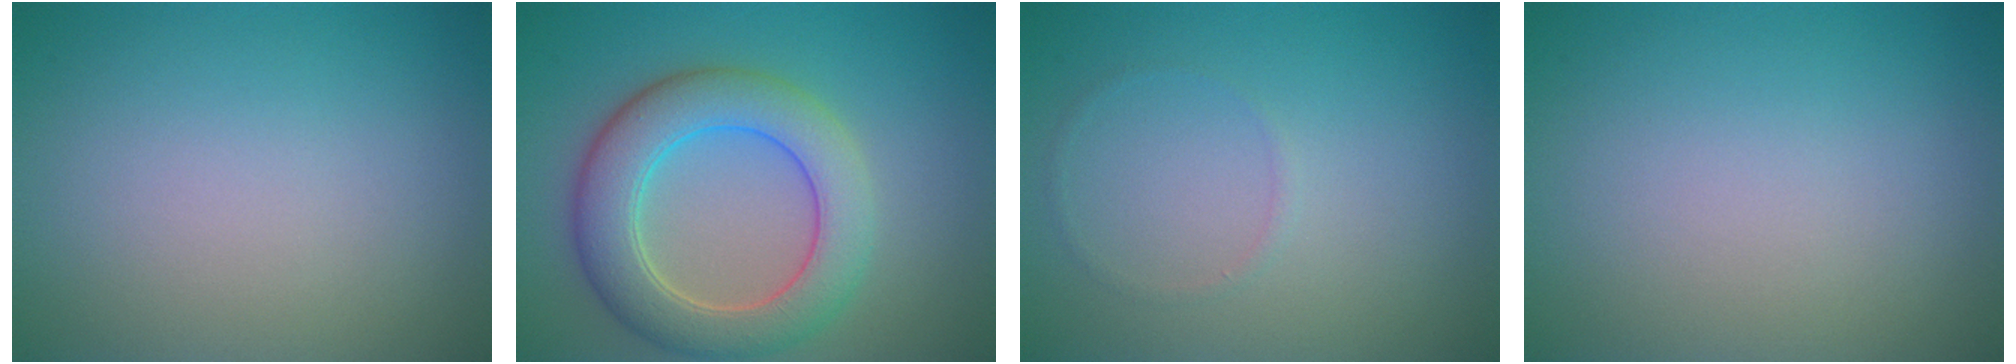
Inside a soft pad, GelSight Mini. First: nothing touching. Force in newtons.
{"total": 6.7, "press": 6.7, "slide": 0.2}
{"total": 0.5, "press": 0.5, "slide": 0.1}
{"total": 0.0}